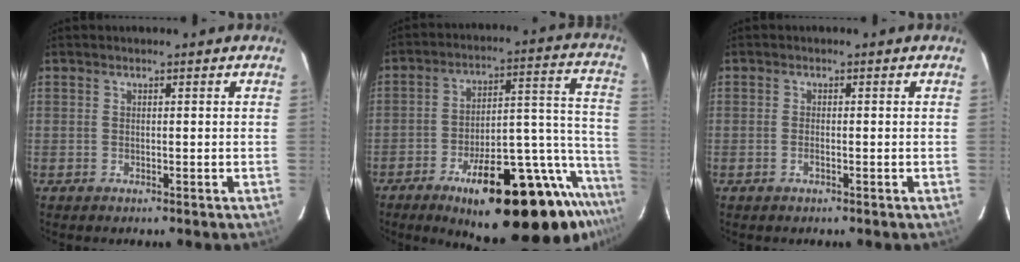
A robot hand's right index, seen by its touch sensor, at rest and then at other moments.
{"total": 28.1, "force": [-19.0, 7.0, 19.6], "torque": [-0.250, 0.002, -0.271]}
{"total": 1.2, "force": [-0.6, 0.4, 0.8], "torque": [-0.019, 0.000, -0.012]}